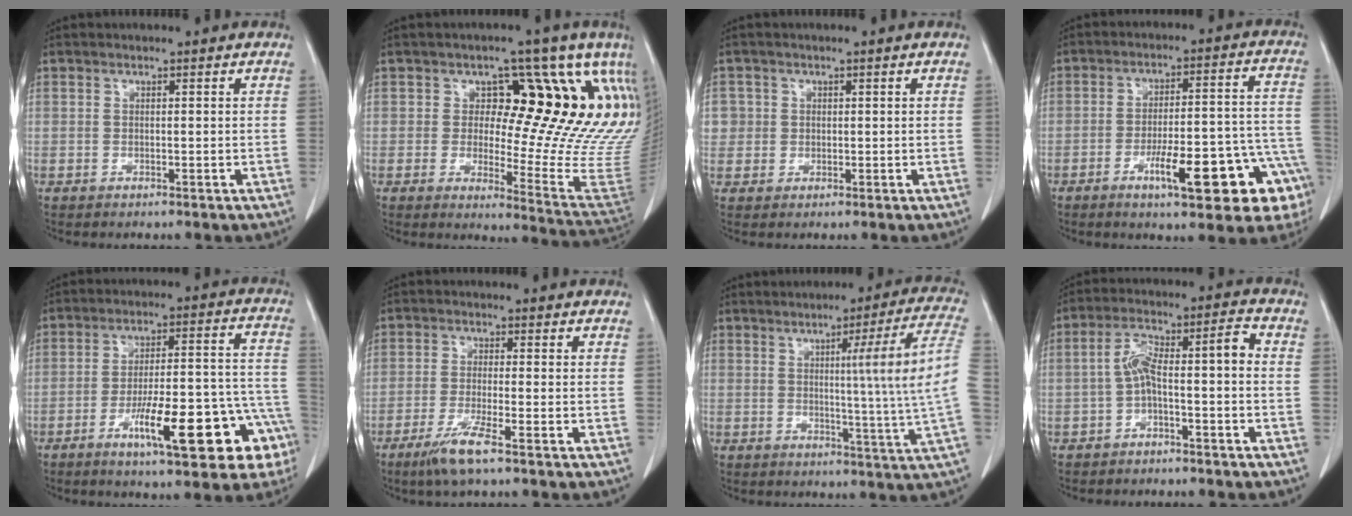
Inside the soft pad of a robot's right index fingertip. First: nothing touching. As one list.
[{"total": 18.3, "force": [7.8, 6.0, 15.4], "torque": [-0.181, -0.011, 0.080]}, {"total": 3.1, "force": [0.5, 3.1, 0.0], "torque": [0.014, 0.007, 0.010]}, {"total": 17.1, "force": [-8.1, 3.6, 14.6], "torque": [-0.117, 0.038, -0.100]}, {"total": 18.1, "force": [-8.6, 4.0, 15.4], "torque": [-0.151, 0.038, -0.111]}, {"total": 5.5, "force": [-3.5, -0.2, 4.2], "torque": [-0.087, -0.015, -0.069]}, {"total": 13.8, "force": [1.0, -2.8, 13.5], "torque": [-0.178, -0.008, 0.013]}, {"total": 7.5, "force": [-1.5, 1.6, 7.2], "torque": [-0.132, 0.045, -0.027]}]